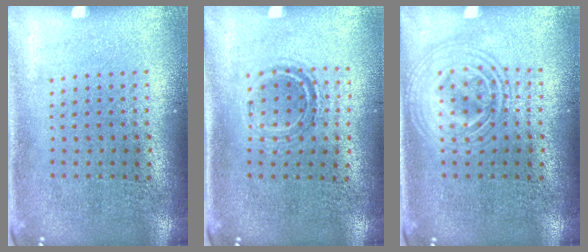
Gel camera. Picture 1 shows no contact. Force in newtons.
{"total": 1.0, "press": 1.0, "slide": 0.3}
{"total": 2.9, "press": 2.9, "slide": 0.4}